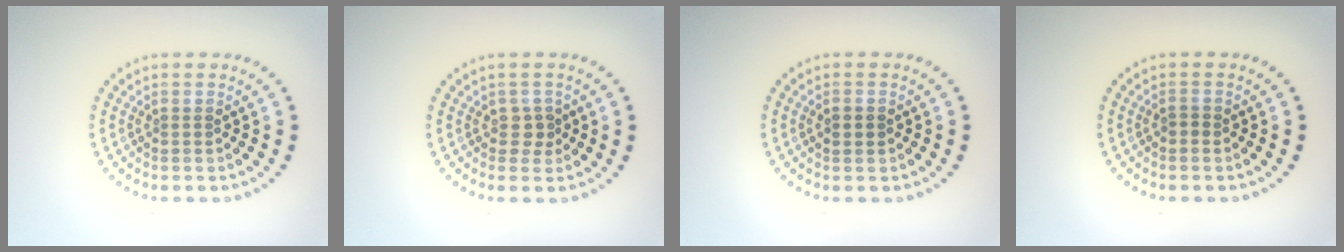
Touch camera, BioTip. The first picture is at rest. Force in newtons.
{"total": 1.2, "press": 1.0, "slide": 0.7}
{"total": 1.5, "press": 1.5, "slide": 0.0}
{"total": 0.7, "press": 0.6, "slide": 0.3}